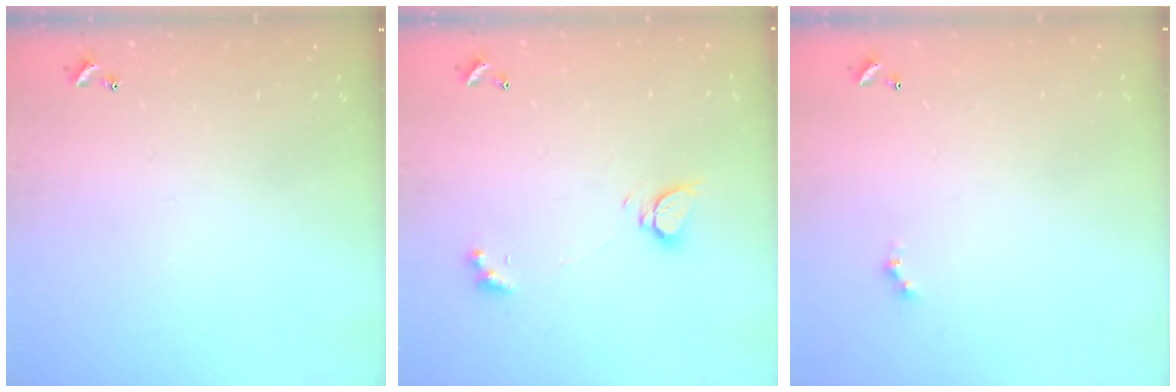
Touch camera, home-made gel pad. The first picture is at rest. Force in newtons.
{"total": 3.3, "press": 3.3, "slide": 0.4}
{"total": 0.0}